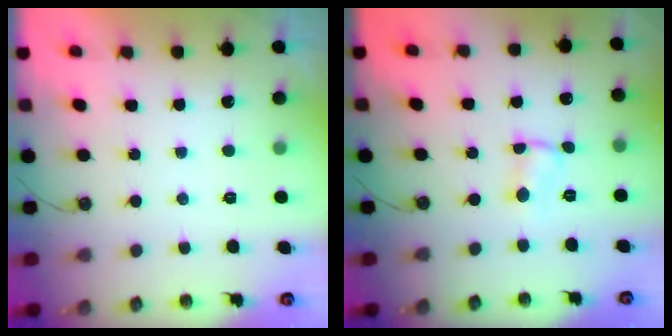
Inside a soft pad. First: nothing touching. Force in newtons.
{"total": 1.1, "press": 0.9, "slide": 0.7}